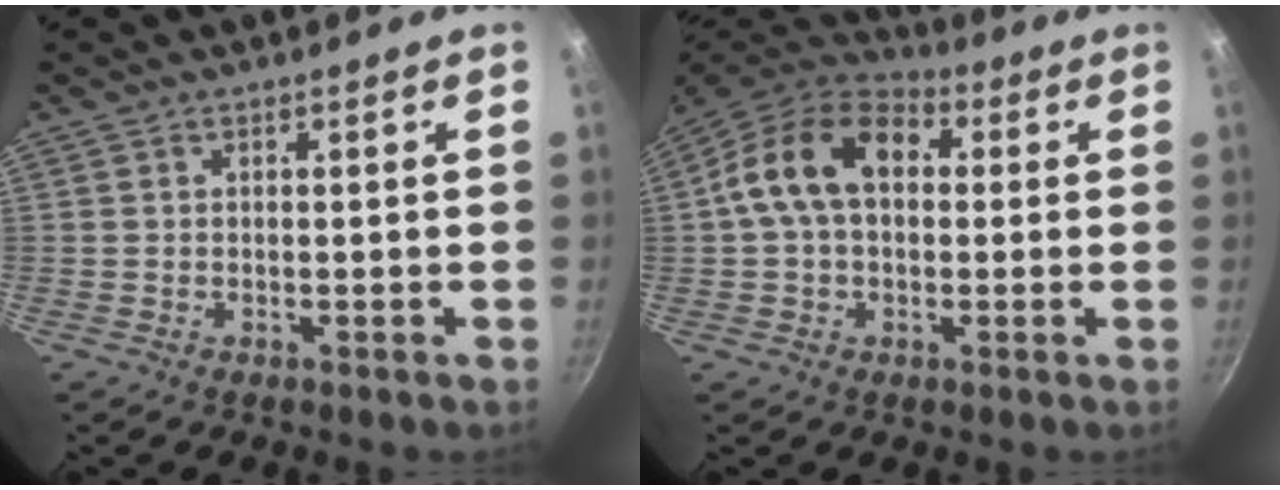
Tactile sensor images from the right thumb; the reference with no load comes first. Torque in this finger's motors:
{"motor_torque": [-0.51, 0.86, 0.51, -0.46, 0.27]}